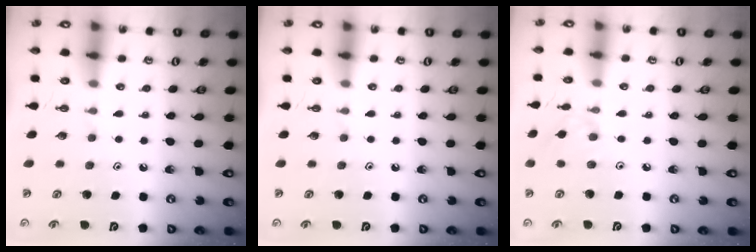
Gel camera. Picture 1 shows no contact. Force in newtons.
{"total": 0.0}
{"total": 1.7, "press": 1.7, "slide": 0.4}